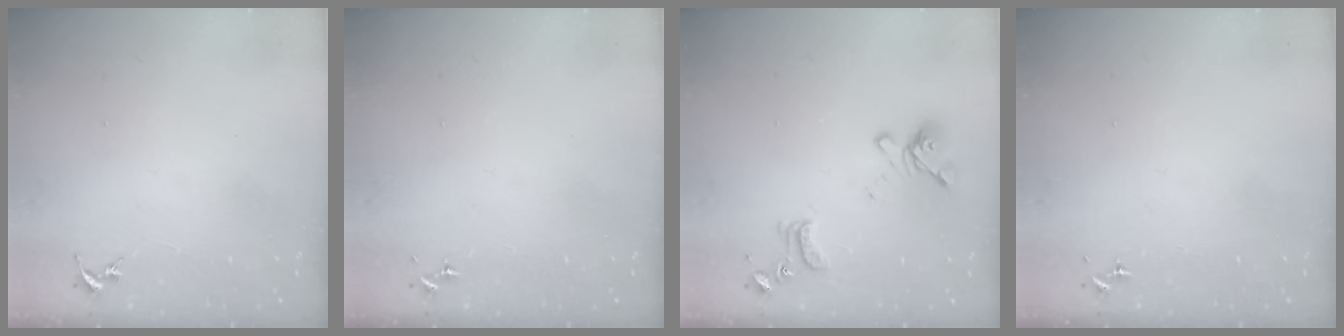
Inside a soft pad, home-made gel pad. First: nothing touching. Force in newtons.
{"total": 0.0}
{"total": 13.5, "press": 13.4, "slide": 1.4}
{"total": 0.0}